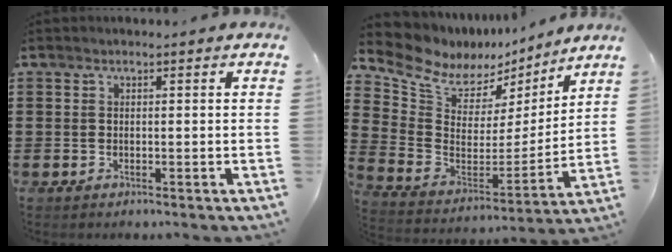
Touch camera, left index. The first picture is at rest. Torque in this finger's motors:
{"motor_torque": [2.14, 0.00, 0.20, 0.05]}